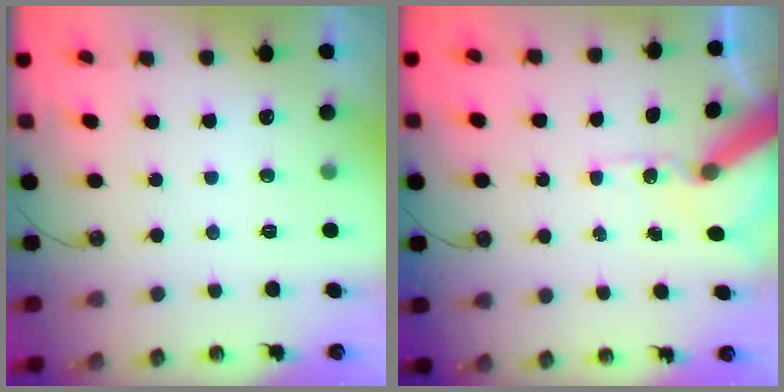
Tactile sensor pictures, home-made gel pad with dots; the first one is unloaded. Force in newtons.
{"total": 10.8, "press": 10.7, "slide": 1.7}